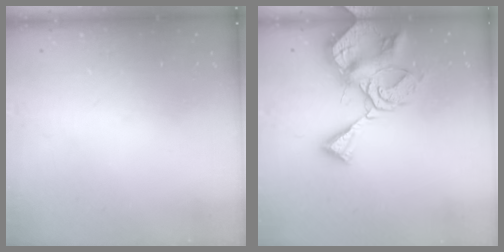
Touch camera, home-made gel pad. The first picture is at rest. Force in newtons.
{"total": 14.4, "press": 14.3, "slide": 1.5}